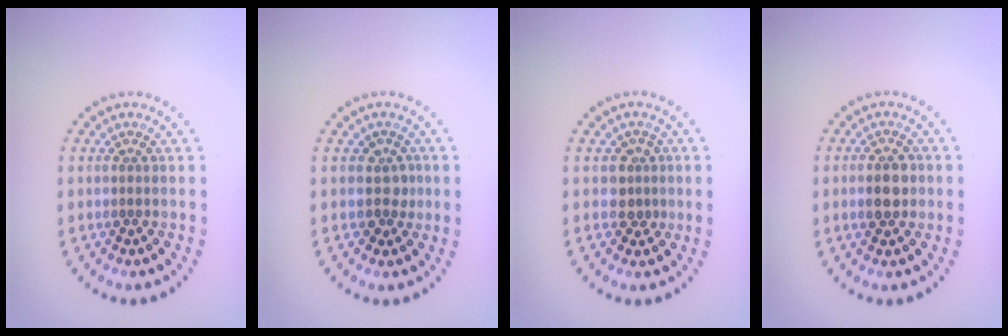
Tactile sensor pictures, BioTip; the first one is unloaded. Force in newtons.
{"total": 1.7, "press": 1.4, "slide": 1.0}
{"total": 2.0, "press": 1.6, "slide": 1.2}
{"total": 2.7, "press": 2.7, "slide": 0.2}